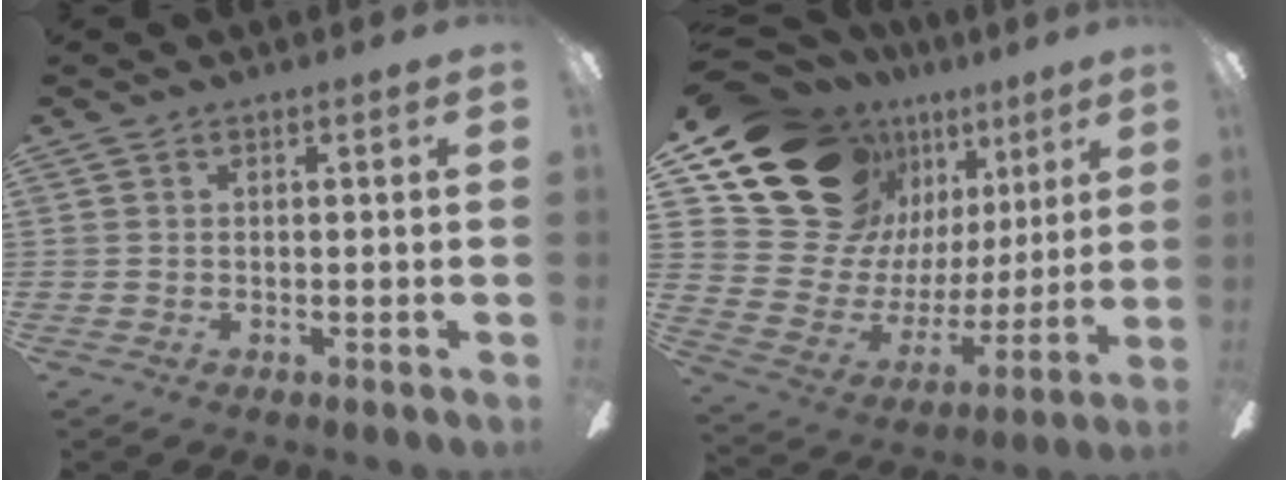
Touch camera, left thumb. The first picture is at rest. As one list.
[{"total": 22.2, "force": [14.3, 14.5, 8.8], "torque": [-0.156, -0.086, 0.295]}]